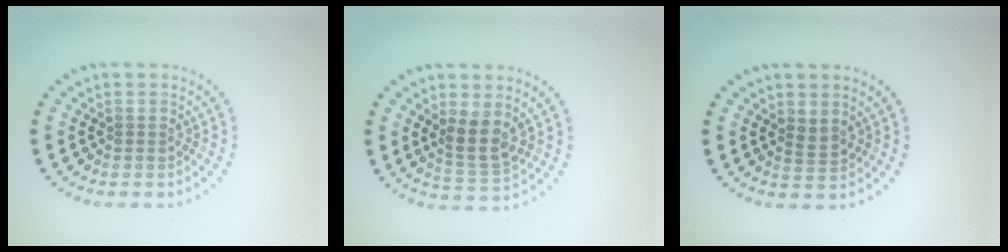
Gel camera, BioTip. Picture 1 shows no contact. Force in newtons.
{"total": 2.8, "press": 2.6, "slide": 1.2}
{"total": 1.4, "press": 1.2, "slide": 0.6}